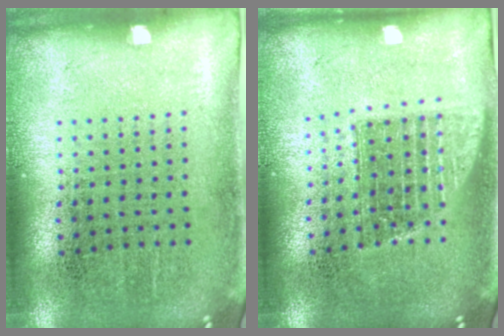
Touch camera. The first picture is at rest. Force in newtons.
{"total": 1.3, "press": 1.1, "slide": 0.7}